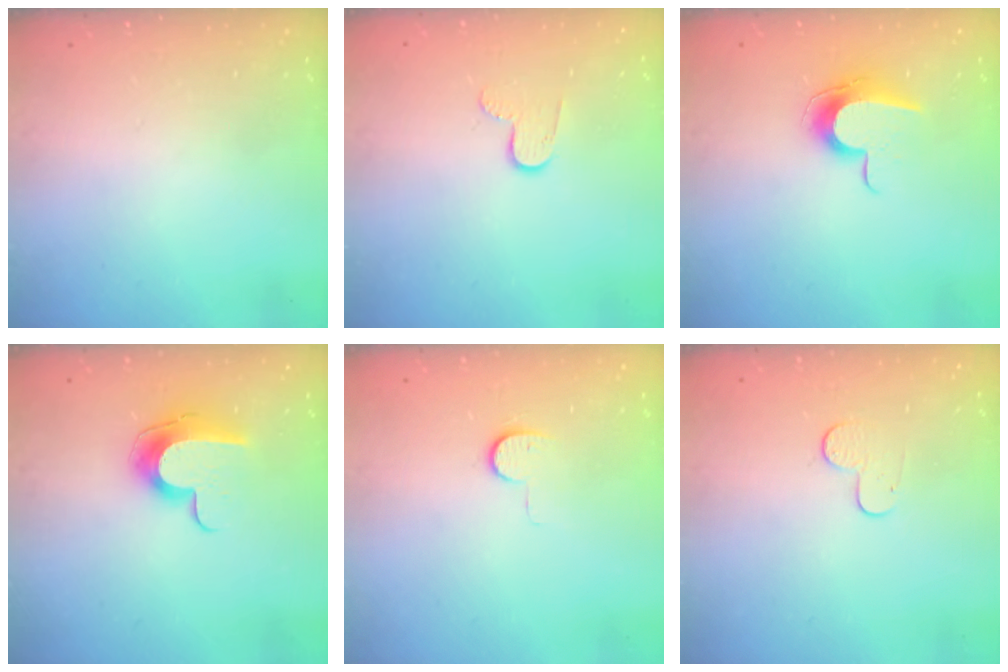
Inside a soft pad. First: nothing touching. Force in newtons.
{"total": 7.0, "press": 7.0, "slide": 0.6}
{"total": 10.1, "press": 10.1, "slide": 0.6}
{"total": 10.2, "press": 10.2, "slide": 0.5}
{"total": 6.2, "press": 6.2, "slide": 0.6}
{"total": 5.9, "press": 5.9, "slide": 0.4}